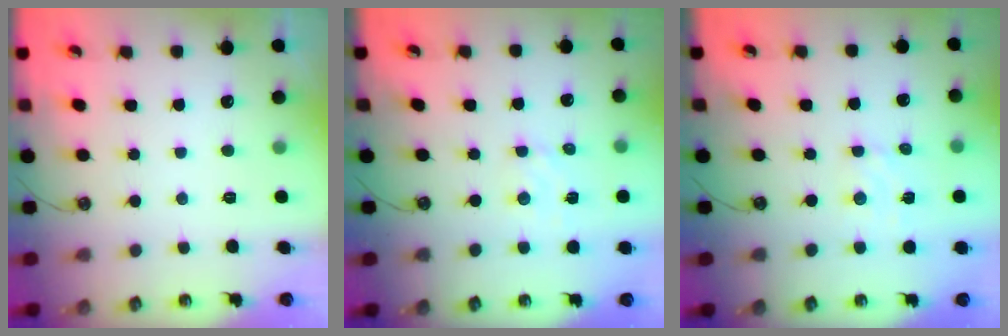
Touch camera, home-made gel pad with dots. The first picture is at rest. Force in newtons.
{"total": 3.3, "press": 3.3, "slide": 0.3}
{"total": 3.8, "press": 3.8, "slide": 0.4}